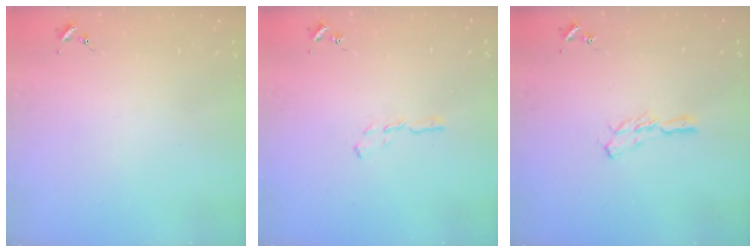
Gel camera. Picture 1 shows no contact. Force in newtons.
{"total": 3.9, "press": 3.9, "slide": 0.4}
{"total": 5.7, "press": 5.7, "slide": 0.4}